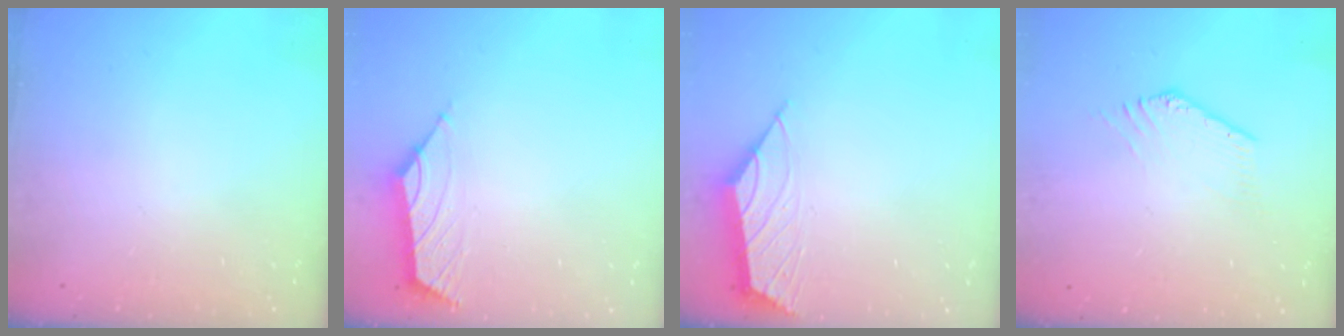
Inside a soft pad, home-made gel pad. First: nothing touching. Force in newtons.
{"total": 1.6, "press": 1.4, "slide": 0.6}
{"total": 2.0, "press": 2.0, "slide": 0.5}
{"total": 0.0}